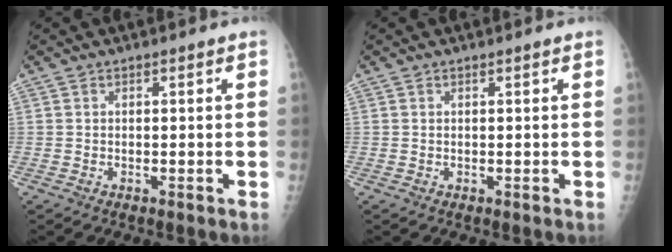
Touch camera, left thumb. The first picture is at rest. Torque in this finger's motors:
{"motor_torque": [0.00, 0.00, 0.00, 0.00, 0.00]}